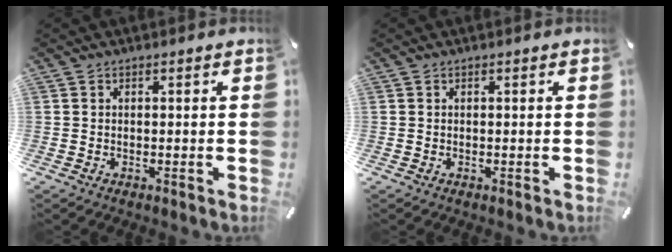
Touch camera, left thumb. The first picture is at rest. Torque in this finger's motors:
{"motor_torque": [0.01, 0.02, -0.07, -0.11, -0.01]}